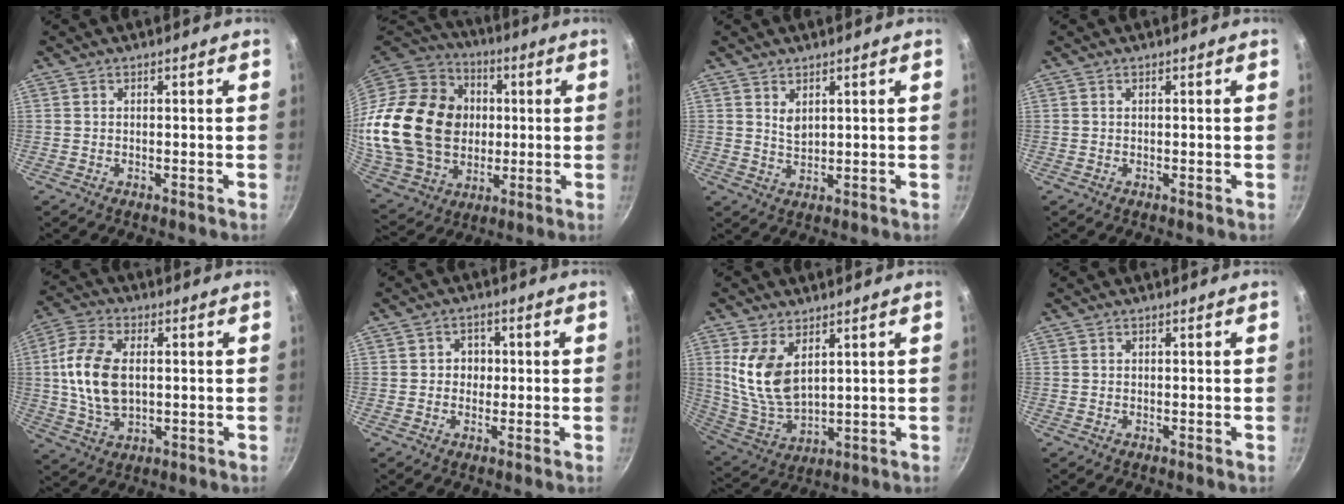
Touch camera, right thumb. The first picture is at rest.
{"total": 30.5, "force": [1.7, 23.7, 19.1], "torque": [-0.356, 0.020, 0.046]}
{"total": 2.7, "force": [1.5, 1.5, 1.7], "torque": [-0.028, -0.013, 0.030]}
{"total": 0.0}
{"total": 12.5, "force": [1.0, 7.4, 10.0], "torque": [-0.191, 0.007, 0.017]}
{"total": 3.4, "force": [0.1, 3.1, 1.3], "torque": [0.003, 0.004, -0.004]}
{"total": 11.6, "force": [4.2, 6.4, 8.8], "torque": [-0.168, -0.035, 0.096]}
{"total": 0.0}